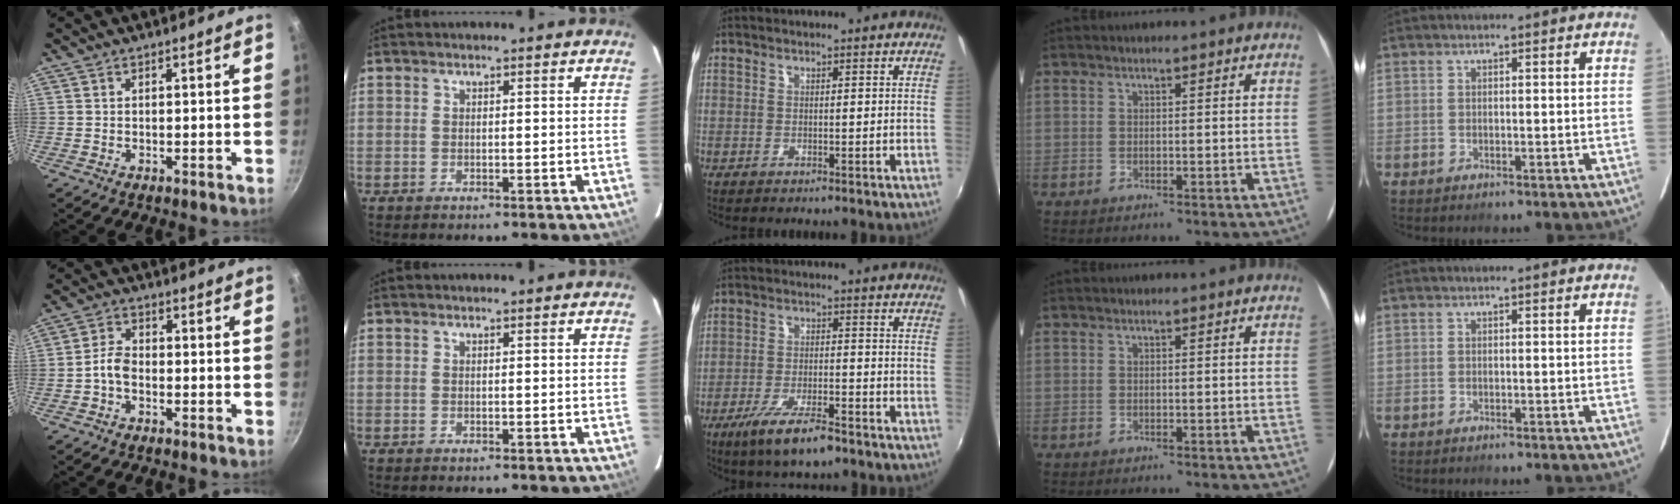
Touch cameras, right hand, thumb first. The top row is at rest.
{"thumb": {"total": 3.7, "force": [-1.5, 2.3, 2.5], "torque": [-0.046, 0.024, -0.036]}, "middle": {"total": 9.8, "force": [-6.8, 2.3, 6.6], "torque": [-0.148, -0.023, -0.118]}}